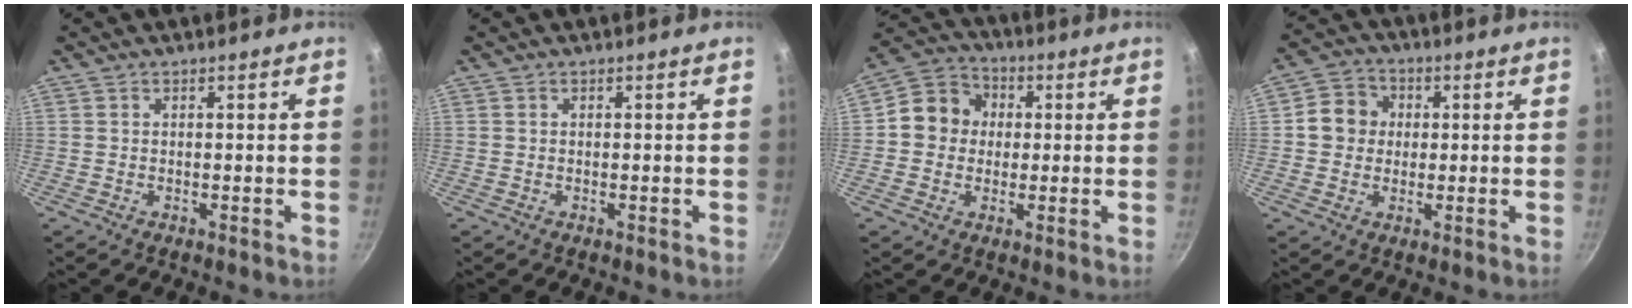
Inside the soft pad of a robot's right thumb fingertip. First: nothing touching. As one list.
[{"total": 0.0}, {"total": 9.1, "force": [0.5, 8.3, 3.8], "torque": [-0.029, 0.019, -0.013]}, {"total": 7.0, "force": [0.7, 6.4, 2.9], "torque": [-0.016, 0.011, -0.004]}]